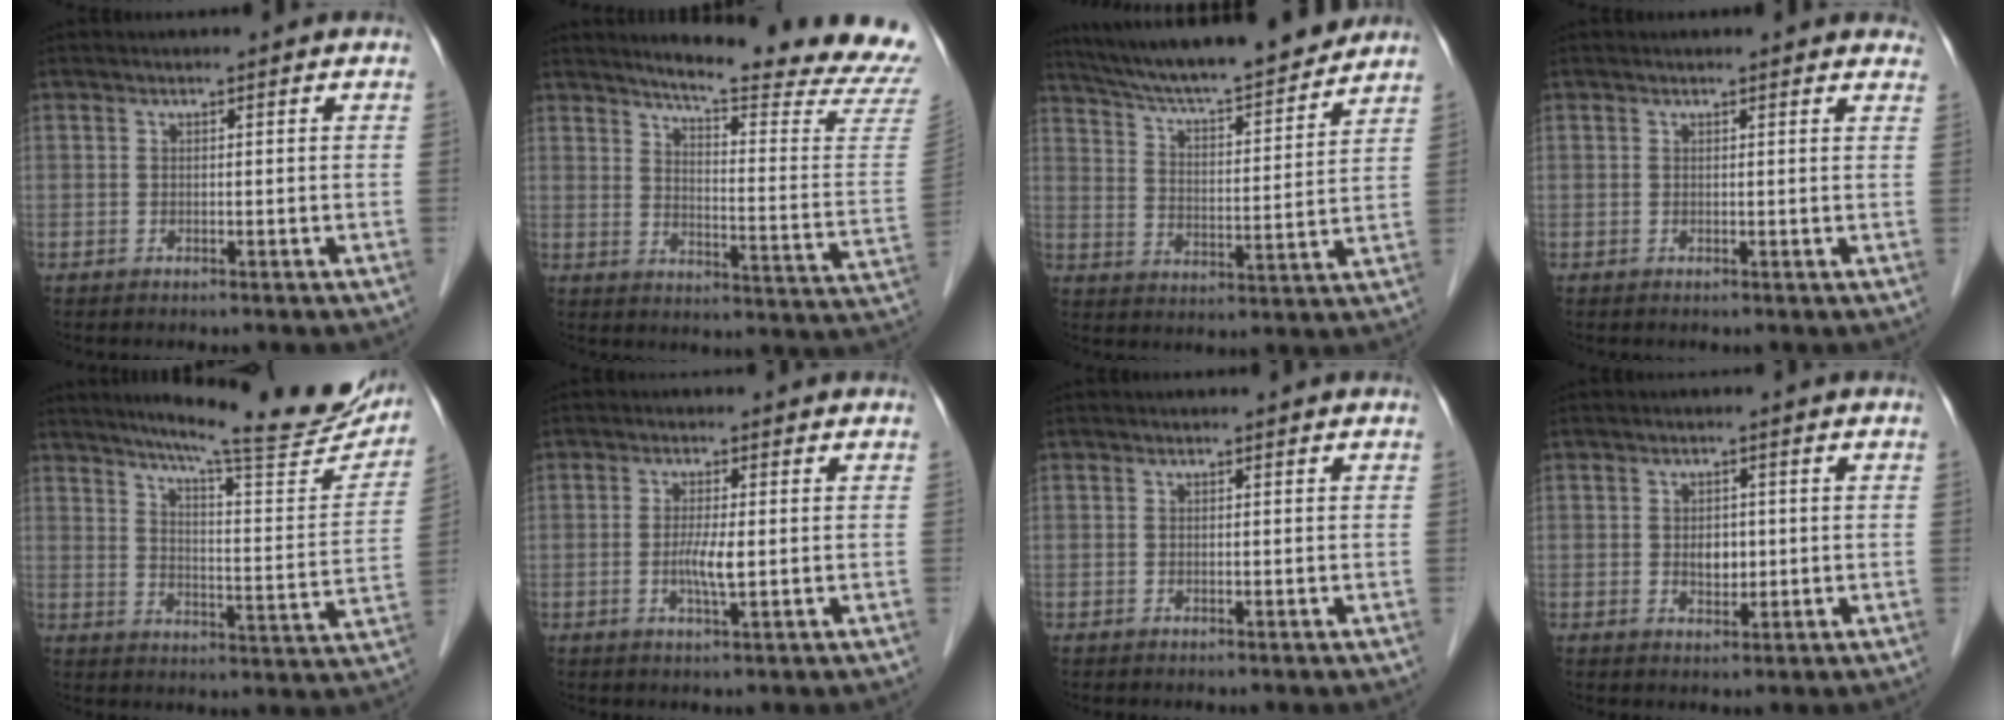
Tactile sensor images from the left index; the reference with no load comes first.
{"total": 21.5, "force": [19.9, -0.6, 8.0], "torque": [-0.111, -0.123, 0.237]}
{"total": 19.2, "force": [17.3, 1.8, 8.1], "torque": [-0.132, 0.008, 0.266]}
{"total": 6.2, "force": [5.7, 2.0, 1.4], "torque": [0.015, 0.004, 0.045]}
{"total": 22.3, "force": [19.1, 2.0, 11.3], "torque": [-0.153, -0.044, 0.245]}
{"total": 3.8, "force": [-0.3, 0.6, 3.7], "torque": [-0.069, -0.008, -0.005]}
{"total": 0.0}
{"total": 2.8, "force": [0.0, 2.0, 2.0], "torque": [-0.029, 0.000, 0.006]}